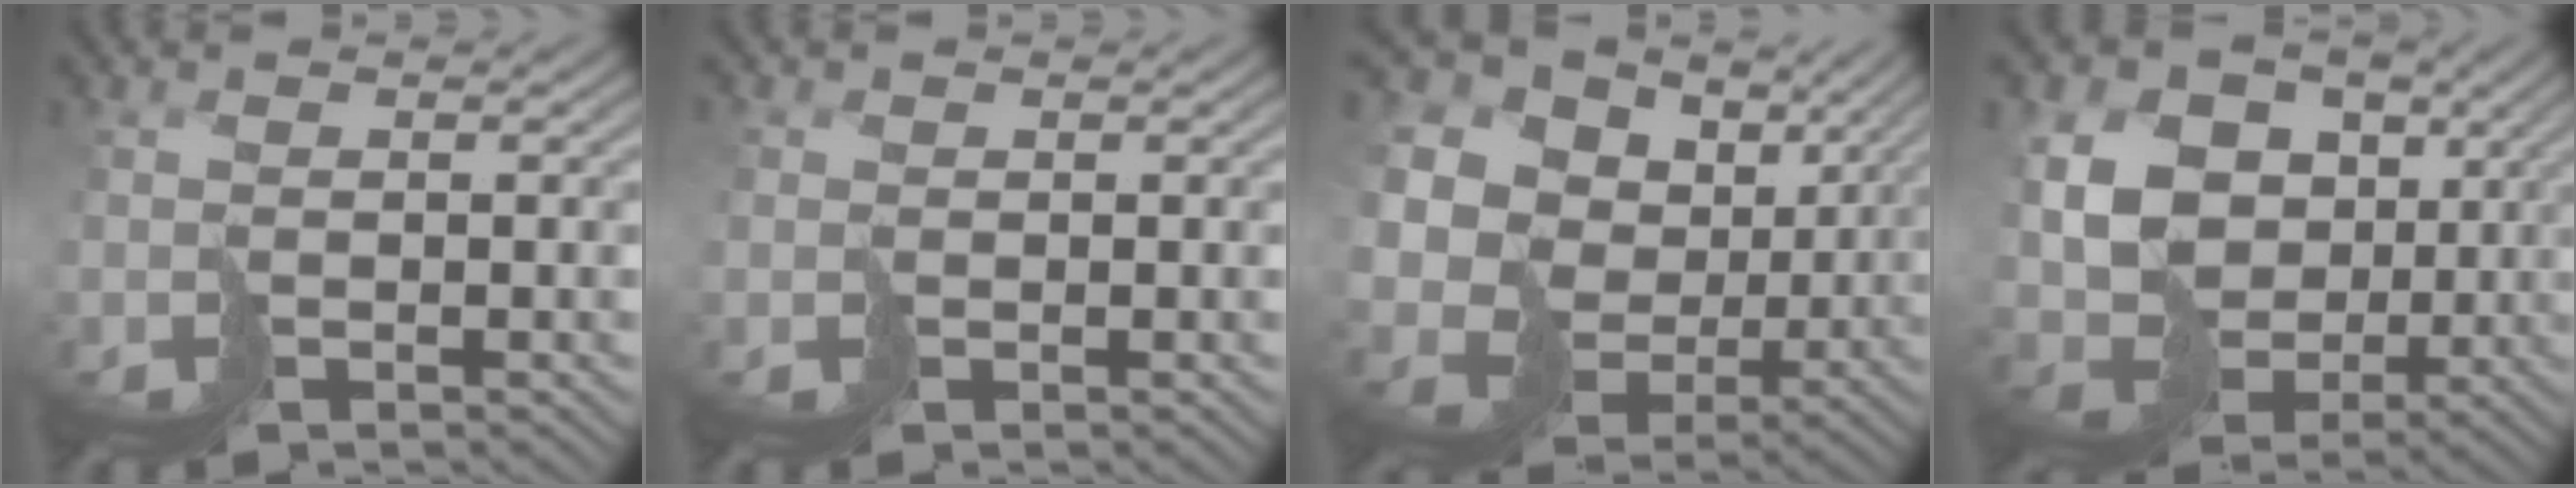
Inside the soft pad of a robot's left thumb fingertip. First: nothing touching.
{"total": 1.1, "force": [-0.1, 1.1, 0.1], "torque": [-0.005, -0.003, -0.002]}
{"total": 18.0, "force": [7.4, 13.7, 9.0], "torque": [-0.252, 0.028, 0.153]}
{"total": 13.4, "force": [3.1, 11.0, 7.0], "torque": [-0.186, 0.010, 0.067]}